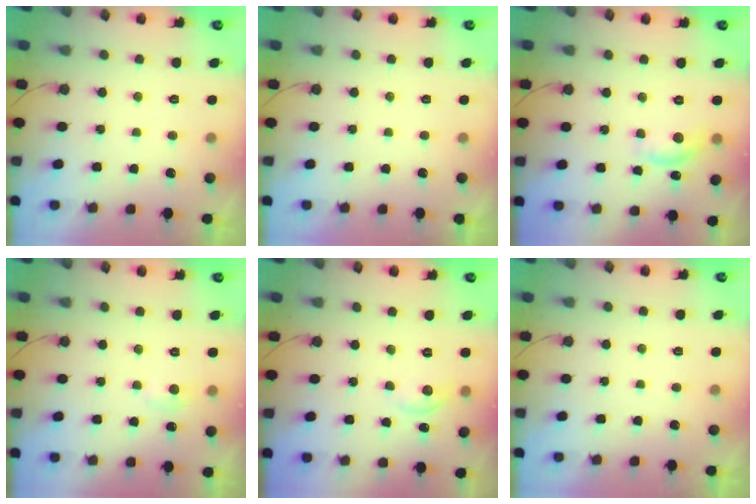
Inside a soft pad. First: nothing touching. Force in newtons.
{"total": 0.0}
{"total": 10.4, "press": 10.4, "slide": 0.5}
{"total": 5.8, "press": 5.8, "slide": 0.7}
{"total": 4.6, "press": 4.6, "slide": 0.7}
{"total": 0.0}